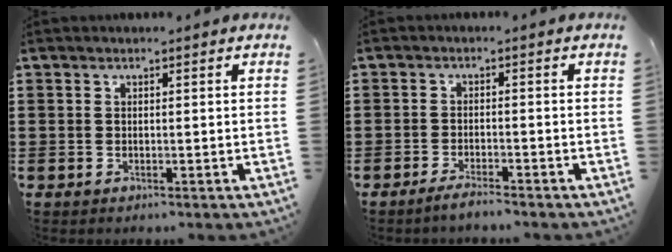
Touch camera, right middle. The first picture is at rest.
{"total": 2.1, "force": [-1.9, 0.0, 0.9], "torque": [-0.014, 0.001, -0.035]}